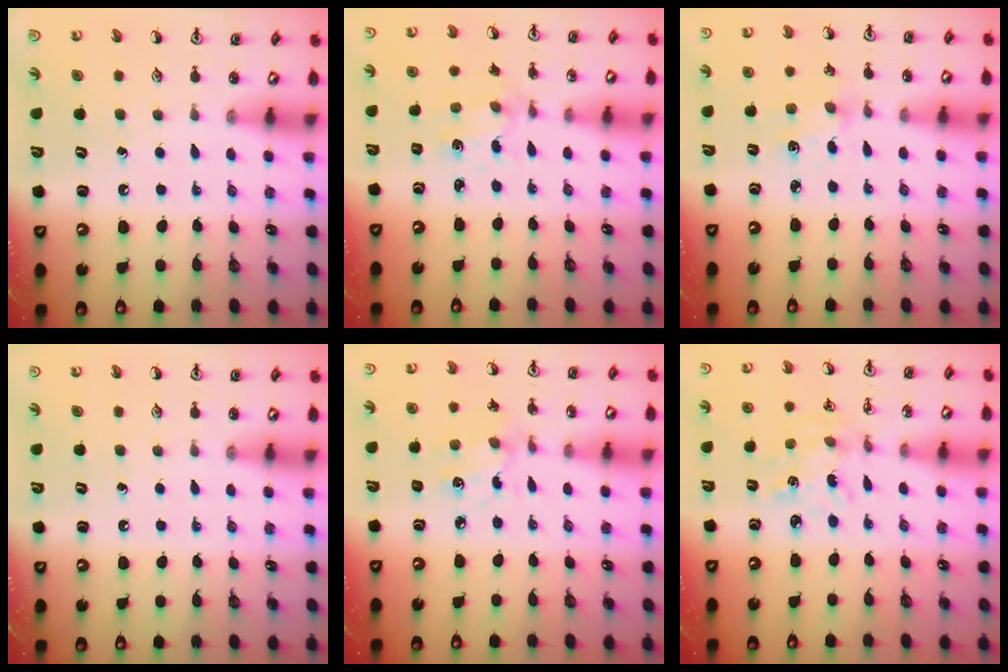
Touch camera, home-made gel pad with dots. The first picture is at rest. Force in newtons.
{"total": 1.5, "press": 1.4, "slide": 0.3}
{"total": 2.3, "press": 2.3, "slide": 0.3}
{"total": 0.0}
{"total": 2.6, "press": 2.4, "slide": 0.9}
{"total": 1.8, "press": 1.8, "slide": 0.1}